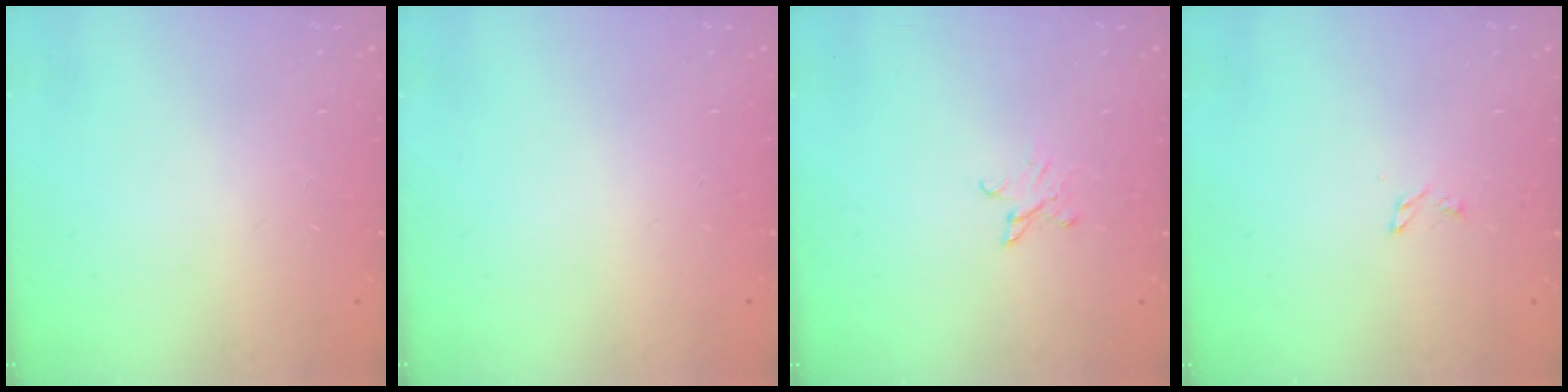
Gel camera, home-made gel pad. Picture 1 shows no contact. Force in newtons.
{"total": 0.0}
{"total": 2.8, "press": 2.8, "slide": 0.3}
{"total": 2.4, "press": 2.4, "slide": 0.2}